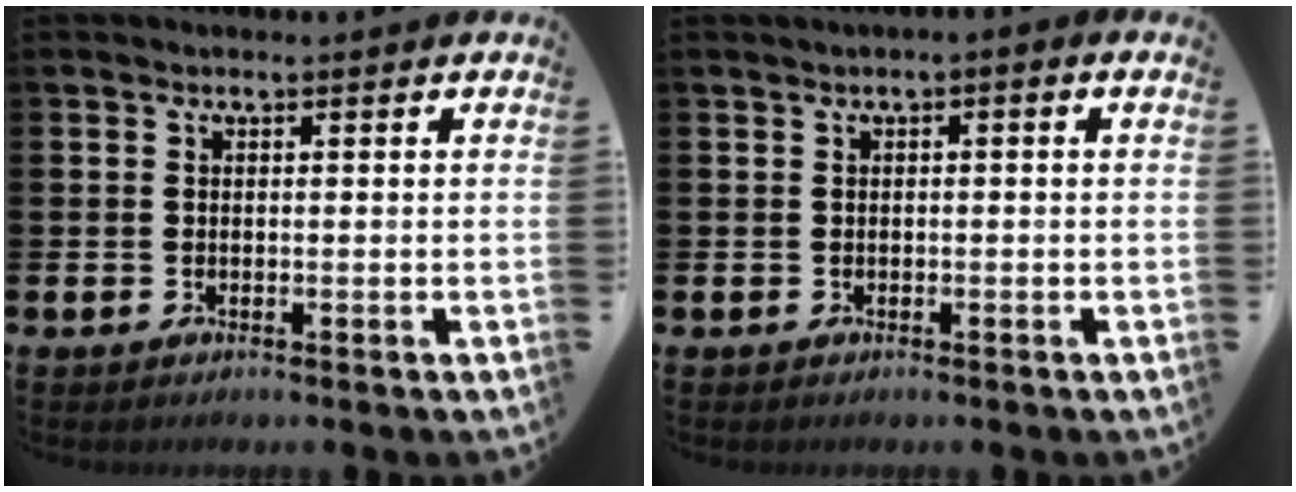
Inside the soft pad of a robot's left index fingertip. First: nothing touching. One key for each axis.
{"total": 0.6, "fx": -0.4, "fy": 0.1, "fz": 0.4, "tx": -0.007, "ty": -0.001, "tz": -0.008}